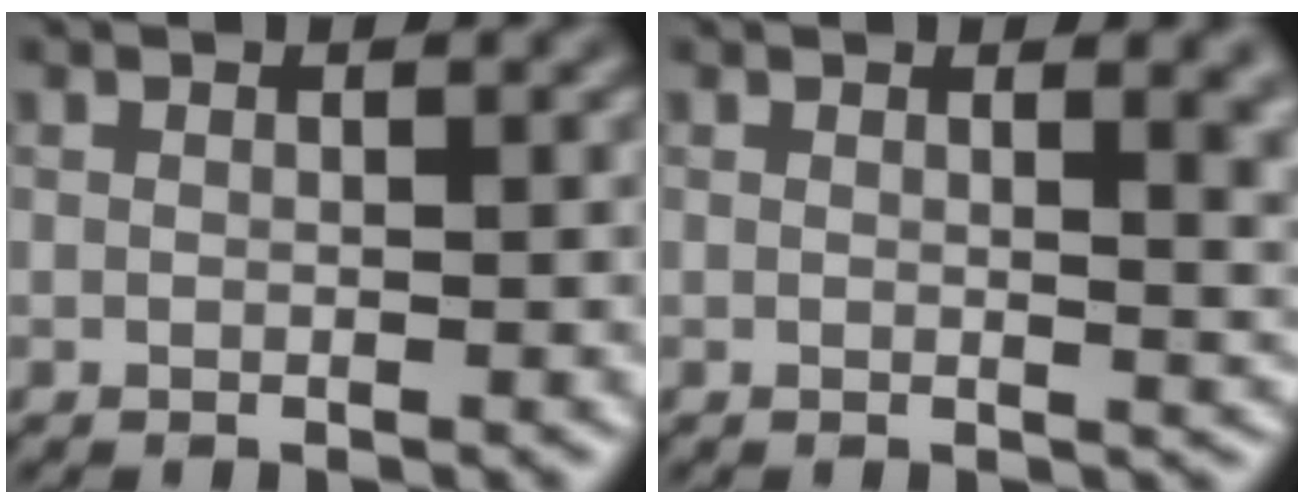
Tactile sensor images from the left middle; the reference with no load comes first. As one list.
[{"total": 4.2, "force": [1.5, 1.7, 3.5], "torque": [-0.024, 0.001, 0.020]}]